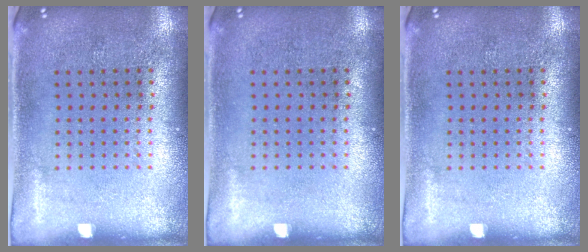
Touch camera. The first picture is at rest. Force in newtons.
{"total": 0.0}
{"total": 0.0}